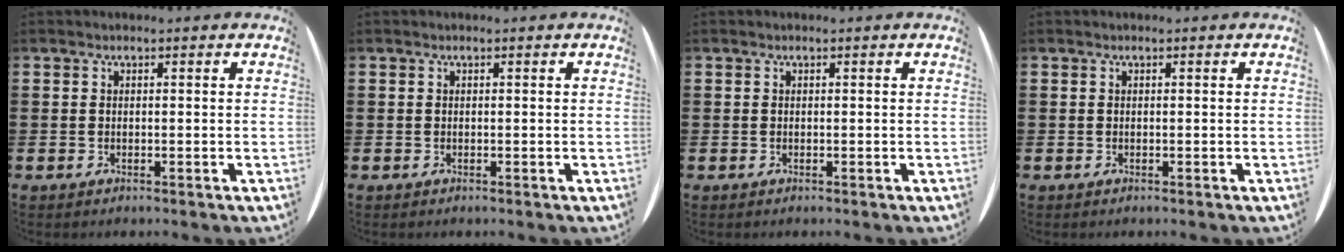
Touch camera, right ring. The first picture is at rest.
{"total": 0.0}
{"total": 0.0}
{"total": 0.0}